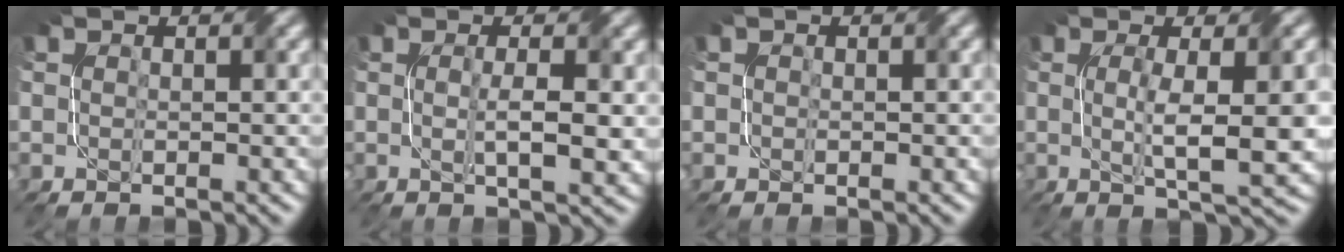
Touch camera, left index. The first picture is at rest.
{"total": 3.1, "force": [0.0, 0.5, 3.1], "torque": [-0.054, -0.001, 0.003]}
{"total": 0.0}
{"total": 6.1, "force": [-0.1, 1.1, 6.0], "torque": [-0.097, -0.002, -0.001]}